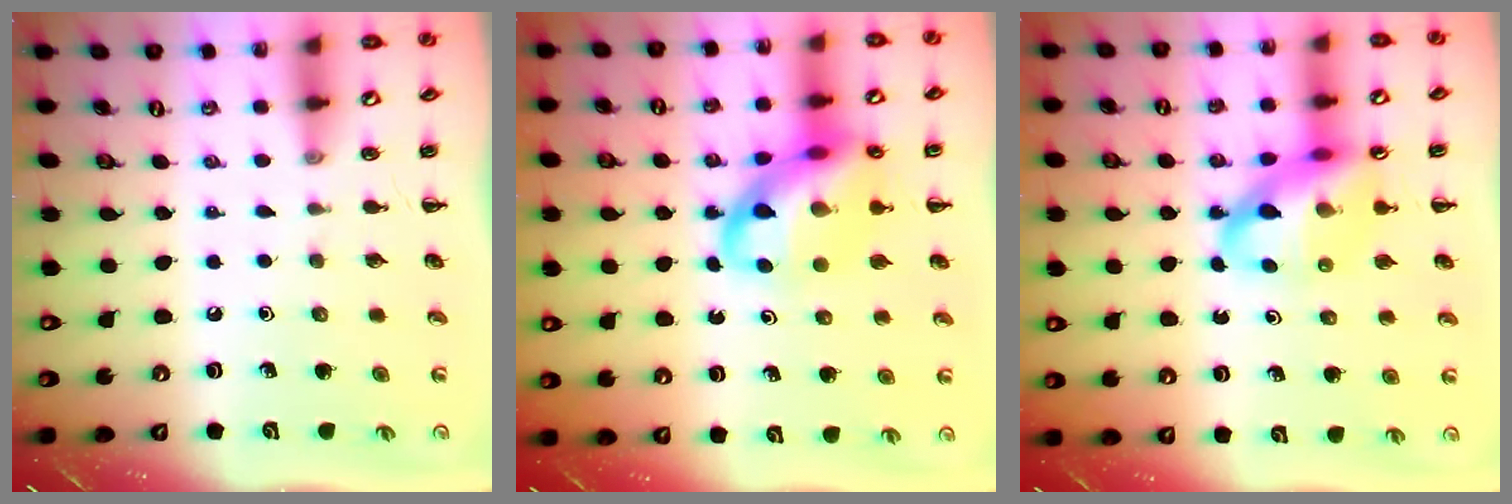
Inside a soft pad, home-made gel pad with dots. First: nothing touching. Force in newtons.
{"total": 16.0, "press": 15.6, "slide": 3.5}
{"total": 14.7, "press": 14.2, "slide": 3.9}